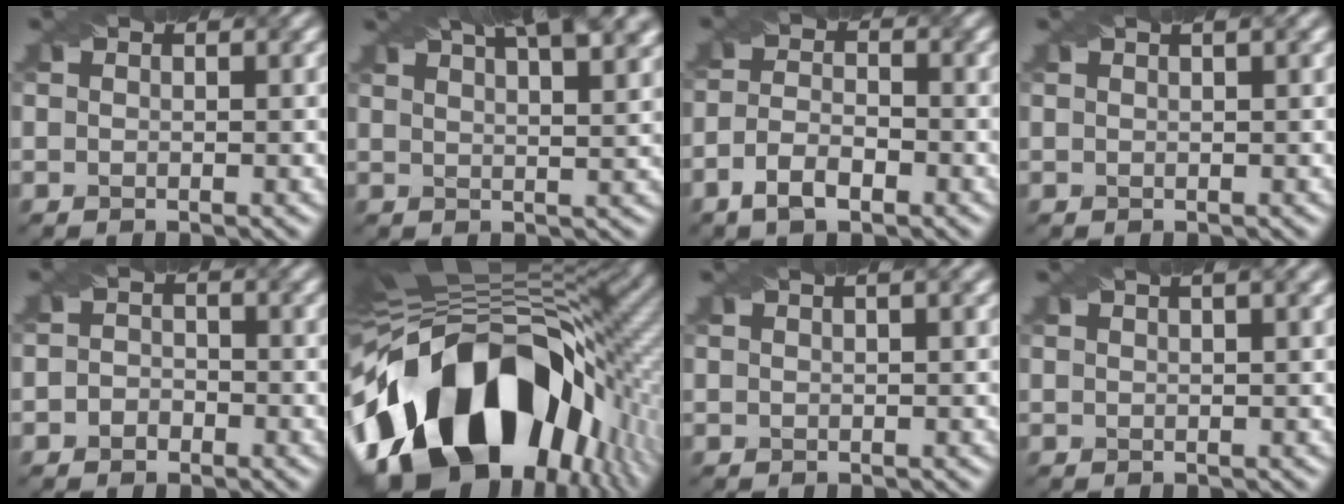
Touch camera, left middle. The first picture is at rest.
{"total": 11.5, "force": [7.5, 4.3, 7.6], "torque": [-0.070, 0.048, 0.070]}
{"total": 3.2, "force": [-1.7, 1.4, 2.2], "torque": [-0.041, -0.001, -0.035]}
{"total": 2.1, "force": [1.1, 0.8, 1.6], "torque": [-0.008, -0.003, 0.002]}
{"total": 1.5, "force": [-0.7, 1.1, 0.5], "torque": [-0.007, 0.000, -0.016]}
{"total": 19.3, "force": [-6.2, 11.7, 14.0], "torque": [-0.248, -0.022, -0.092]}
{"total": 2.5, "force": [1.3, 1.0, 1.9], "torque": [-0.007, 0.001, 0.001]}
{"total": 4.1, "force": [2.3, 1.7, 3.0], "torque": [-0.010, 0.019, 0.000]}